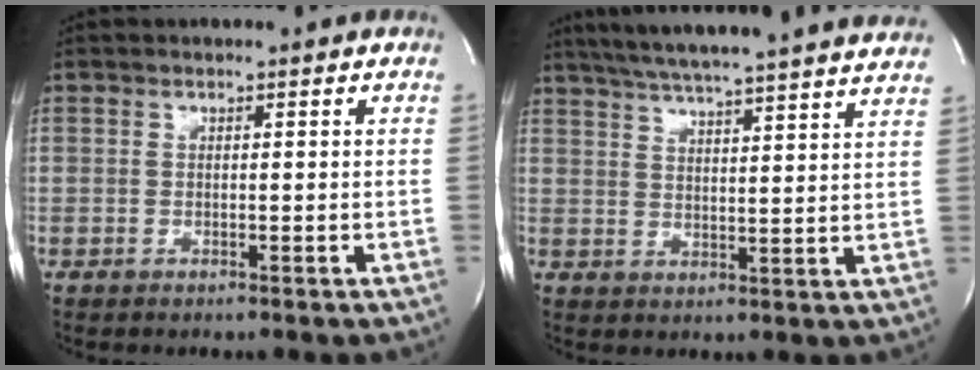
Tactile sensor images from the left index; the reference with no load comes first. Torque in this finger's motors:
{"motor_torque": [0.09, -0.22, 0.59, 0.15]}